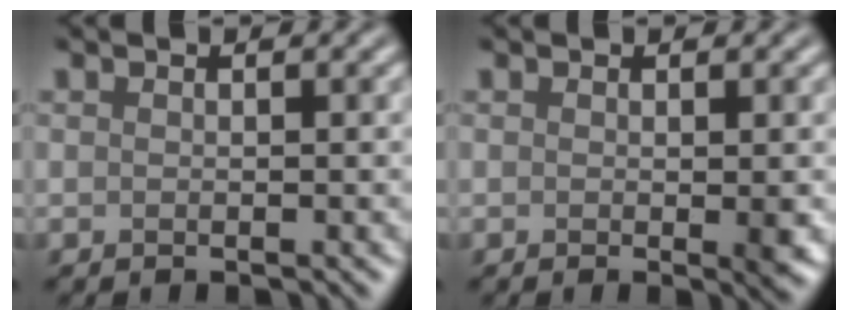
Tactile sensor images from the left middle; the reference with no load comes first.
{"total": 1.5, "force": [-0.2, 0.1, 1.5], "torque": [-0.020, -0.004, -0.001]}